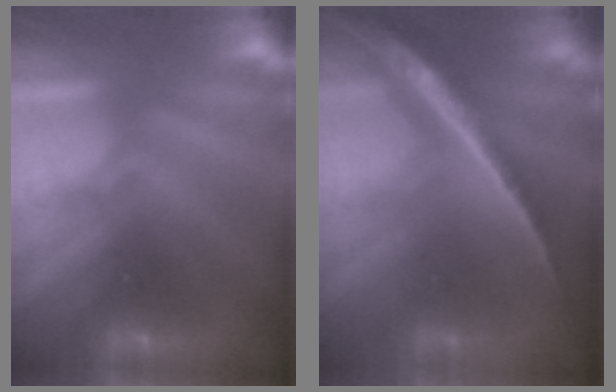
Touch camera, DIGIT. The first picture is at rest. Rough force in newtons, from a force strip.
{"total": 2.0}